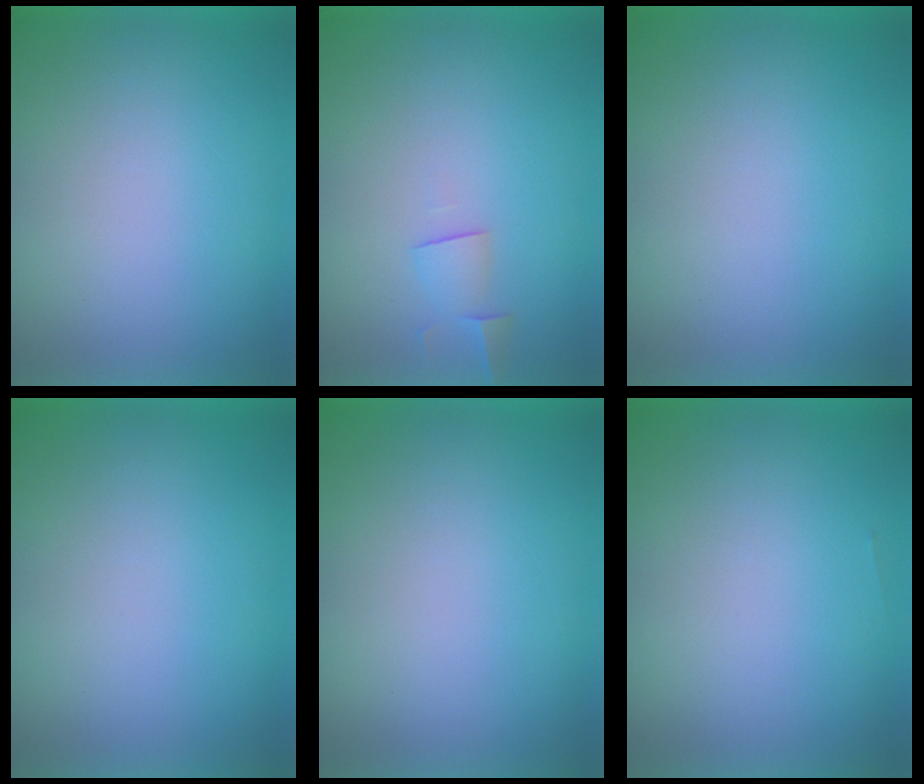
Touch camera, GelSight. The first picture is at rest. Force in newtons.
{"total": 1.9}
{"total": 0.0}
{"total": 0.0}
{"total": 1.4}
{"total": 1.2}